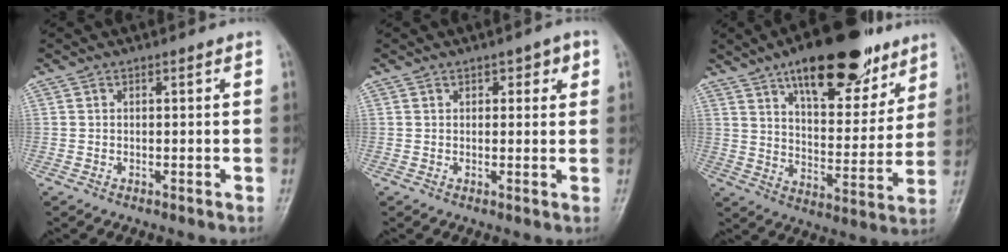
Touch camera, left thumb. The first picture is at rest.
{"total": 2.8, "force": [1.3, 1.6, 1.9], "torque": [-0.004, -0.002, 0.014]}
{"total": 22.3, "force": [13.9, 9.4, 14.7], "torque": [-0.169, -0.049, 0.217]}